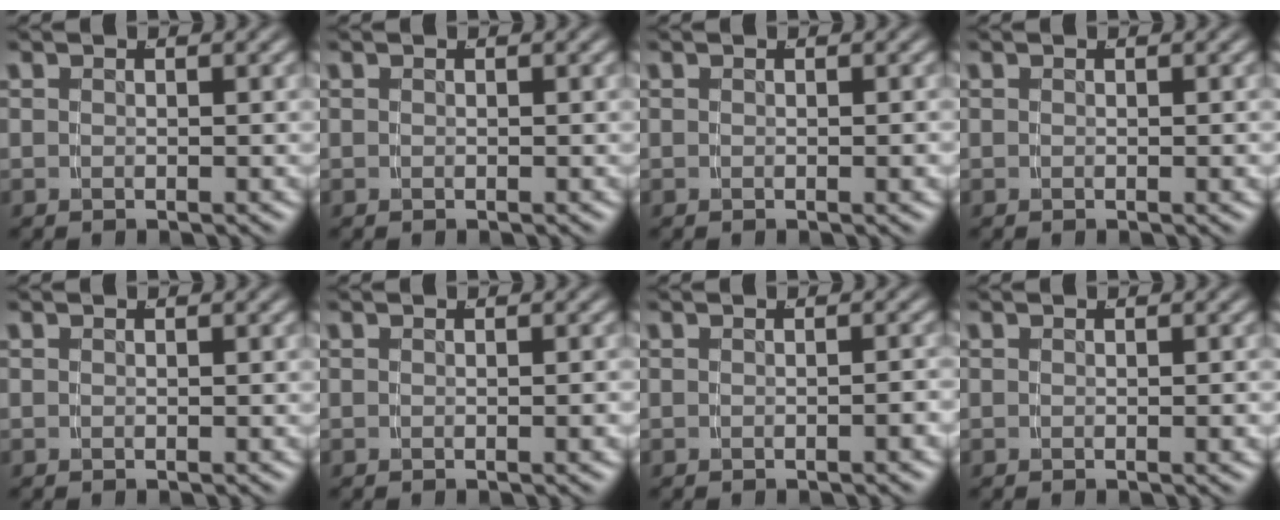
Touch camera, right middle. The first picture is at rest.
{"total": 0.0}
{"total": 0.0}
{"total": 0.0}
{"total": 0.0}
{"total": 0.0}
{"total": 0.7, "force": [-0.5, -0.1, 0.5], "torque": [-0.006, 0.005, -0.010]}
{"total": 0.0}